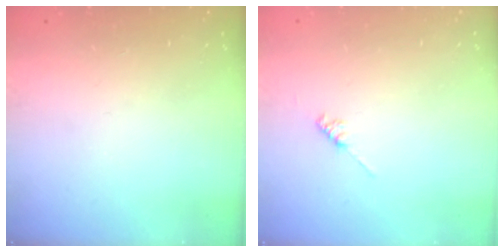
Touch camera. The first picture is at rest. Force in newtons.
{"total": 1.8, "press": 1.7, "slide": 0.3}